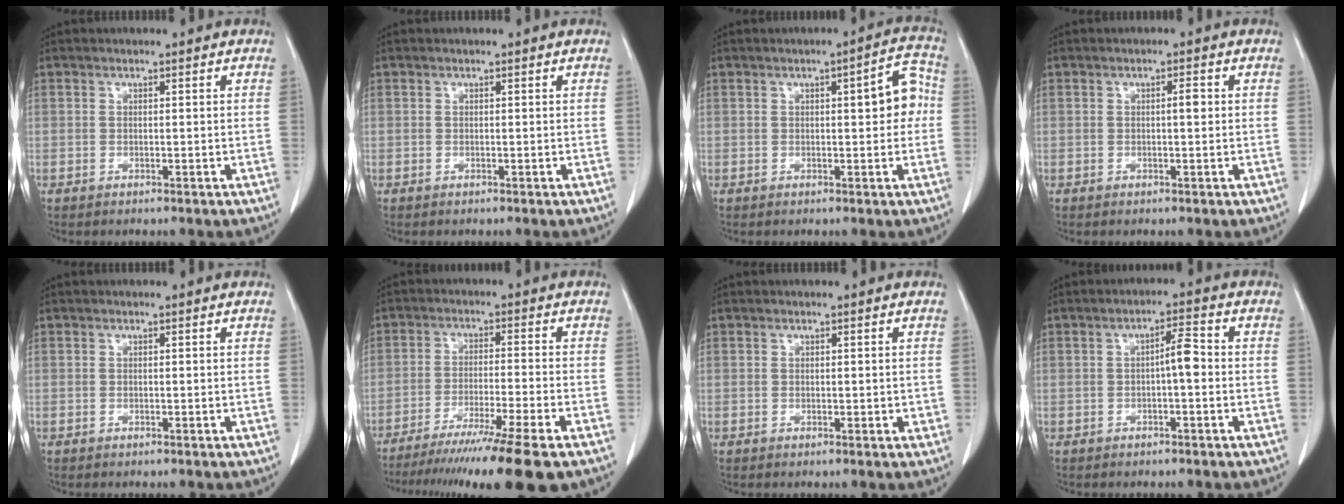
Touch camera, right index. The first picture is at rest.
{"total": 0.0}
{"total": 5.7, "force": [0.5, 1.6, 5.5], "torque": [-0.063, 0.019, 0.003]}
{"total": 1.5, "force": [0.1, 0.2, 1.4], "torque": [-0.022, 0.003, 0.002]}
{"total": 0.0}
{"total": 15.7, "force": [-12.1, -1.4, 9.9], "torque": [-0.134, -0.045, -0.190]}
{"total": 1.1, "force": [0.1, 0.6, 0.8], "torque": [-0.008, -0.001, 0.003]}
{"total": 3.4, "force": [-0.3, 0.6, 3.3], "torque": [-0.051, 0.008, -0.007]}